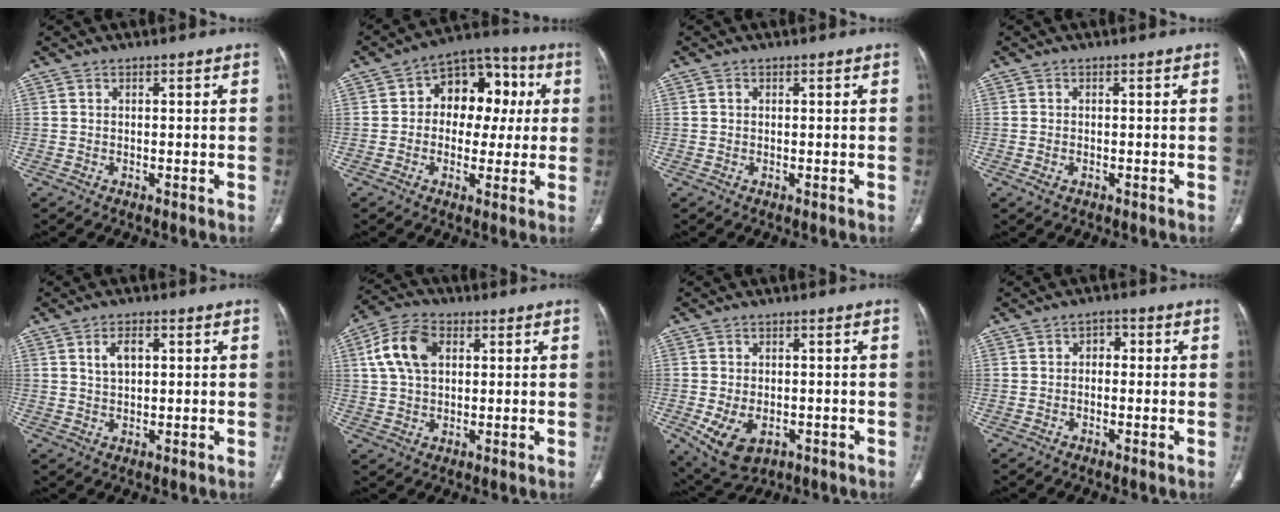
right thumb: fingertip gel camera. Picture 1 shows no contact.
{"total": 13.9, "force": [2.0, 9.9, 9.5], "torque": [-0.073, 0.030, 0.018]}
{"total": 0.6, "force": [0.1, 0.6, 0.2], "torque": [-0.001, 0.002, 0.001]}
{"total": 1.4, "force": [-0.6, 0.9, 0.9], "torque": [-0.019, 0.004, -0.008]}
{"total": 4.2, "force": [1.4, 2.4, 3.1], "torque": [-0.051, 0.001, 0.026]}
{"total": 10.3, "force": [2.7, 6.9, 7.2], "torque": [-0.131, 0.013, 0.045]}
{"total": 8.5, "force": [-2.7, 5.5, 5.9], "torque": [-0.103, 0.000, -0.031]}
{"total": 2.6, "force": [0.1, 2.0, 1.6], "torque": [-0.006, 0.009, -0.008]}